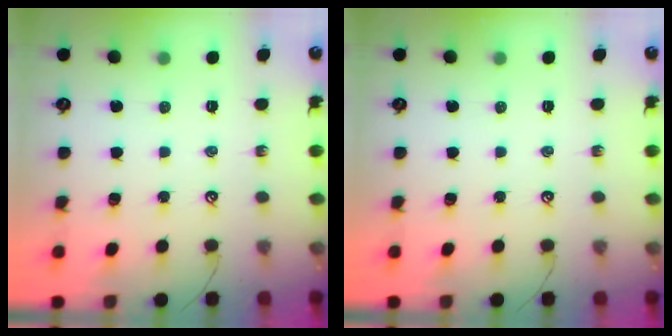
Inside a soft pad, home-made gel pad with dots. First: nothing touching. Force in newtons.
{"total": 0.0}